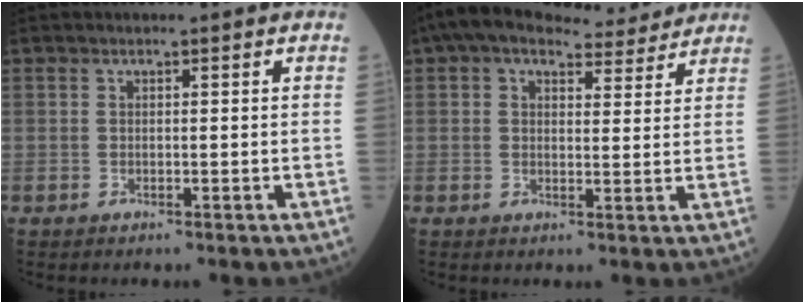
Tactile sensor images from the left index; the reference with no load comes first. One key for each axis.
{"total": 10.9, "fx": 9.4, "fy": 3.4, "fz": 4.2, "tx": -0.061, "ty": 0.034, "tz": 0.126}